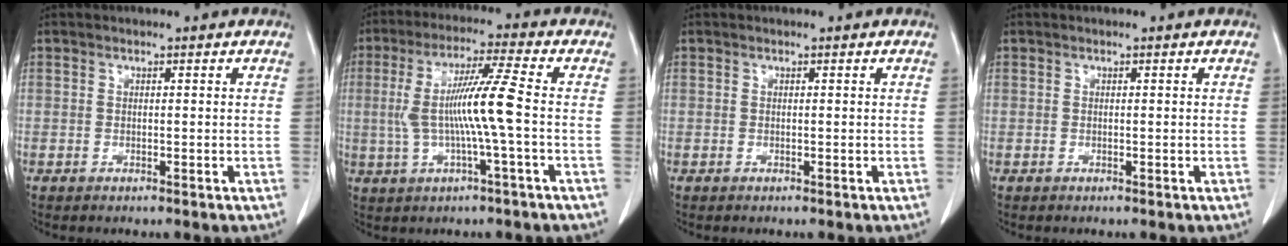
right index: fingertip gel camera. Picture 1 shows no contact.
{"total": 9.6, "force": [-0.5, -0.6, 9.6], "torque": [-0.192, 0.012, -0.008]}
{"total": 0.0}
{"total": 0.0}